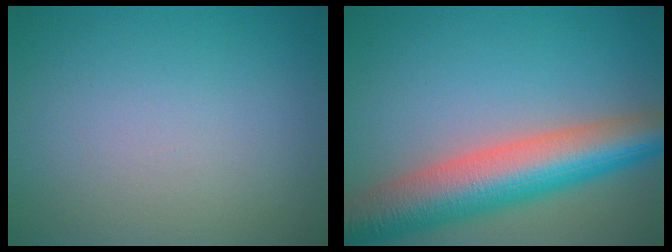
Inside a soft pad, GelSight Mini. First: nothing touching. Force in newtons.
{"total": 9.8, "press": 9.8, "slide": 0.1}